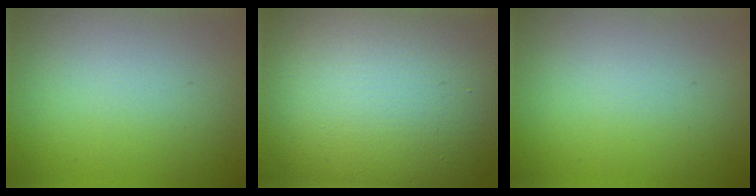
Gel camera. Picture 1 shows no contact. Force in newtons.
{"total": 18.4, "press": 18.3, "slide": 1.2}
{"total": 0.0}